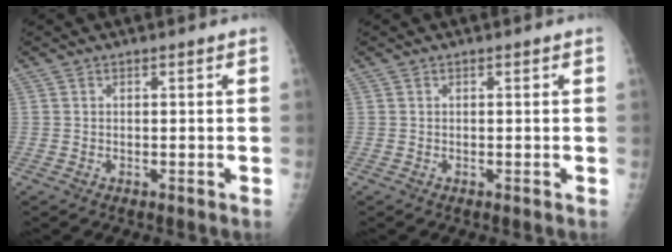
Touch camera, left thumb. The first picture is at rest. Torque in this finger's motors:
{"motor_torque": [0.05, 0.11, 0.24, -0.06, -0.01]}